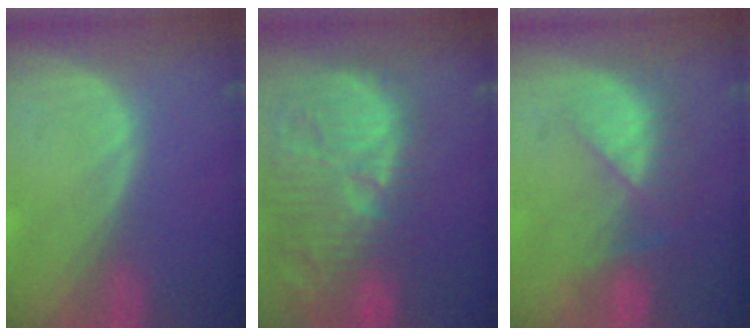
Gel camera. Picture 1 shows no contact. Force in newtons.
{"total": 15.3, "press": 13.2, "slide": 7.6}
{"total": 7.5, "press": 6.7, "slide": 3.4}